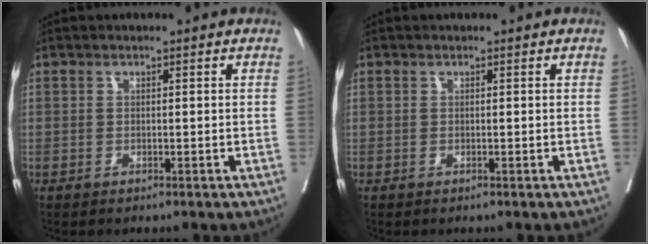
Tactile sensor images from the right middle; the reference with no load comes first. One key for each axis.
{"total": 0.0}